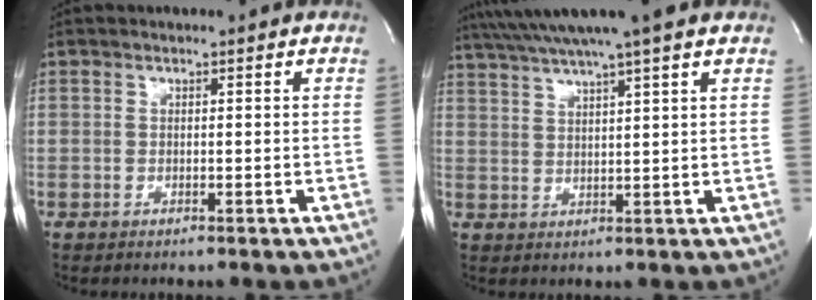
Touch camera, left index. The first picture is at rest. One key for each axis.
{"total": 11.4, "fx": 9.3, "fy": -1.1, "fz": 6.4, "tx": -0.117, "ty": 0.021, "tz": 0.138}